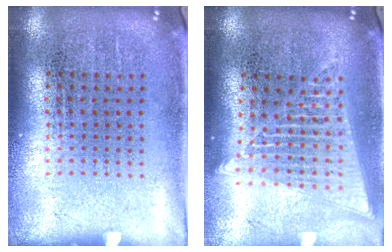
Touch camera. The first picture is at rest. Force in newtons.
{"total": 1.9, "press": 1.7, "slide": 1.0}